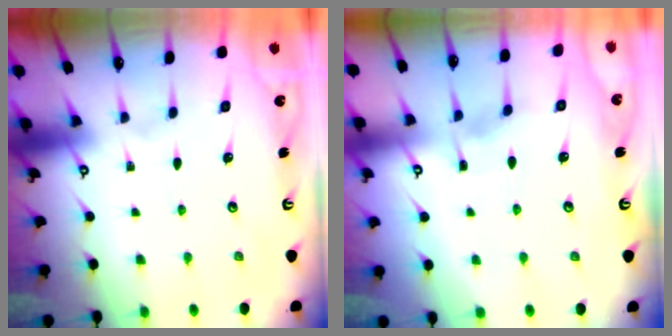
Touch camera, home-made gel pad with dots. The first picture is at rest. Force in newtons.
{"total": 3.7, "press": 3.6, "slide": 0.4}